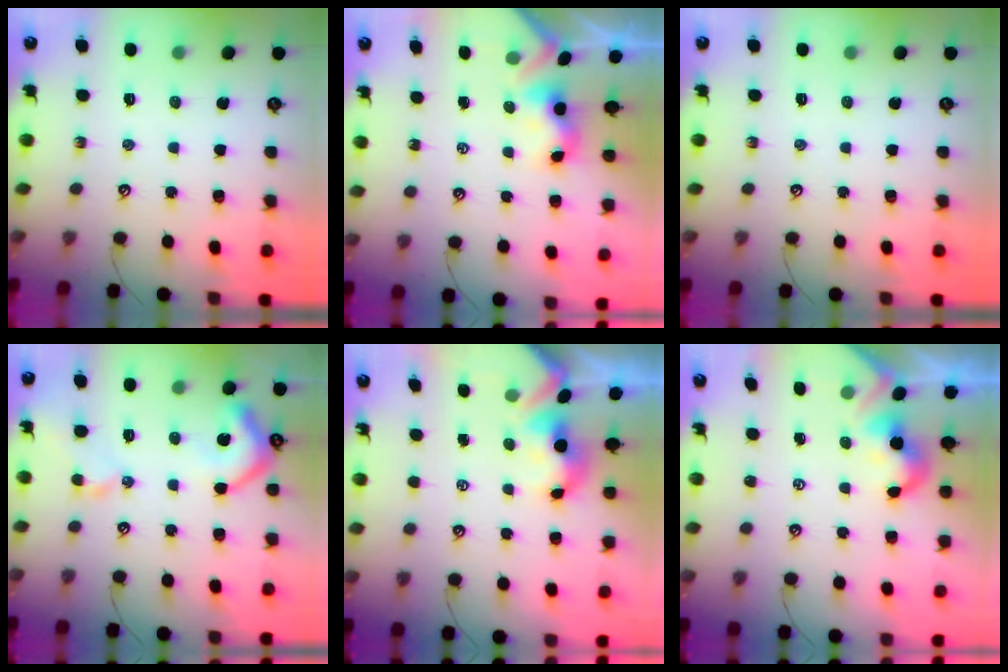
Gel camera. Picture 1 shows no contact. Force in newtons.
{"total": 3.0, "press": 3.0, "slide": 0.4}
{"total": 0.0}
{"total": 9.3, "press": 9.2, "slide": 1.2}
{"total": 1.7, "press": 1.5, "slide": 0.7}
{"total": 2.0, "press": 1.9, "slide": 0.5}